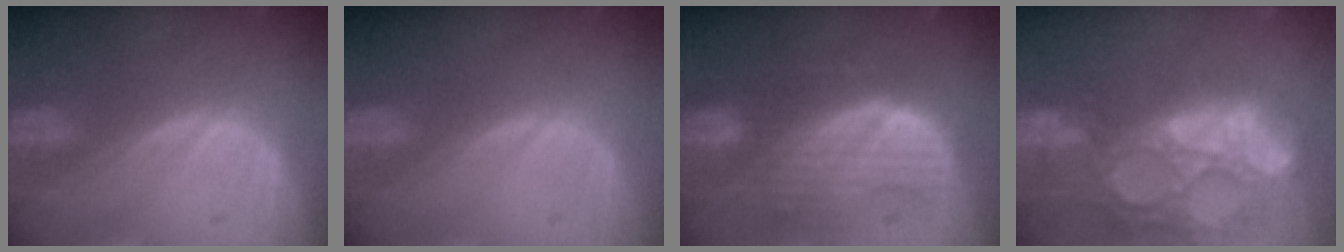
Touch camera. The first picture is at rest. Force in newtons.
{"total": 0.0}
{"total": 9.5, "press": 8.5, "slide": 4.3}
{"total": 15.0, "press": 12.4, "slide": 8.4}